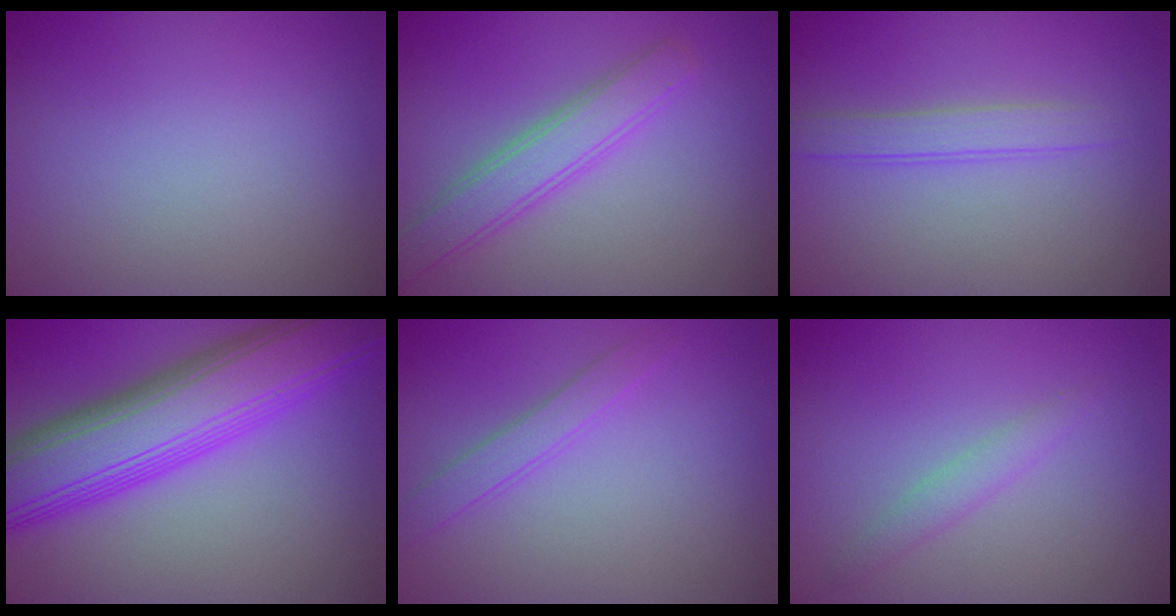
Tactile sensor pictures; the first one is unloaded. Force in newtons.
{"total": 3.7, "press": 3.7, "slide": 0.1}
{"total": 1.9, "press": 1.9, "slide": 0.2}
{"total": 10.7, "press": 10.7, "slide": 0.3}
{"total": 1.8, "press": 1.8, "slide": 0.0}
{"total": 1.5, "press": 1.5, "slide": 0.0}